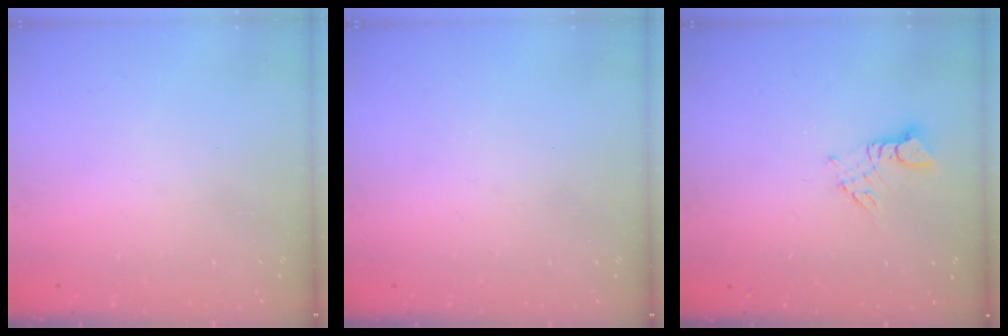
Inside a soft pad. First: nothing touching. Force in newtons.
{"total": 0.0}
{"total": 2.9, "press": 2.9, "slide": 0.3}